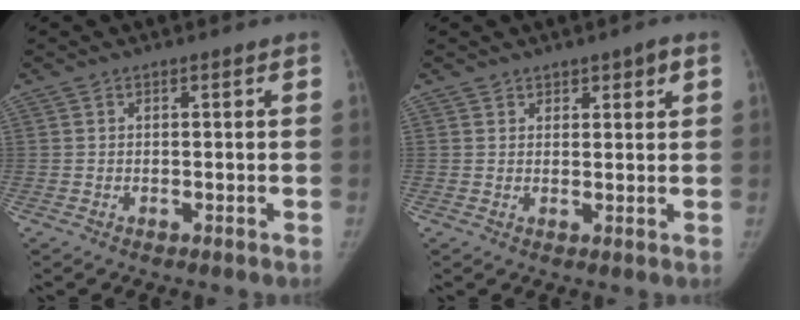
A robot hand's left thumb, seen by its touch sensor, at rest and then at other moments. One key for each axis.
{"total": 2.6, "fx": 1.8, "fy": 1.5, "fz": 1.2, "tx": 0.004, "ty": -0.009, "tz": 0.025}